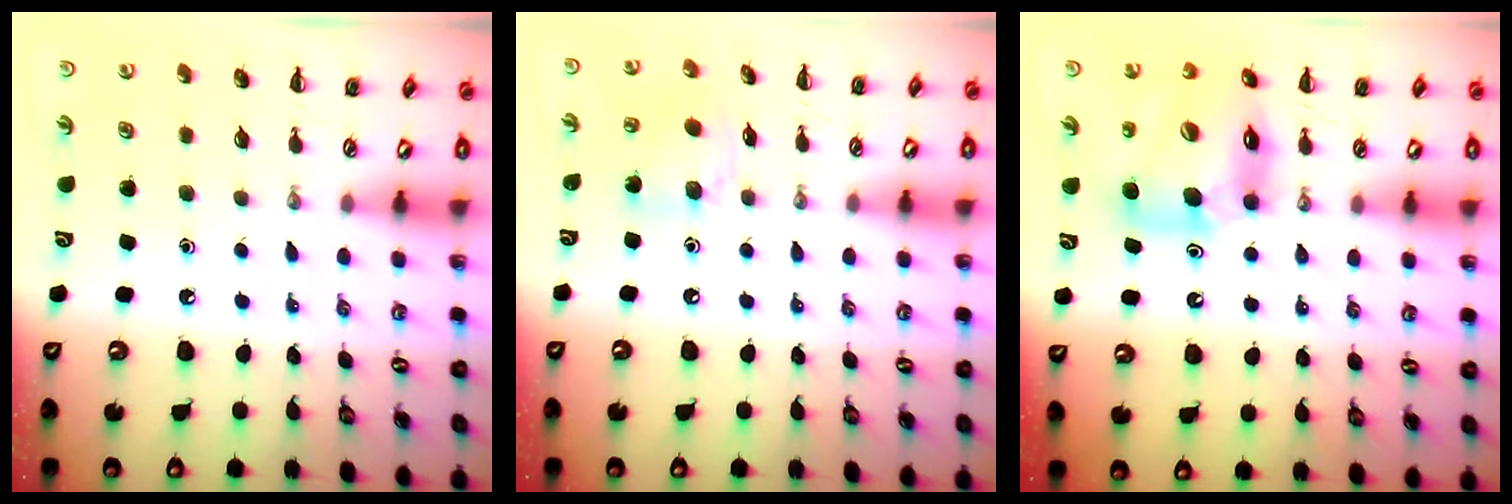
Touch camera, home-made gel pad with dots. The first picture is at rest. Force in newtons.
{"total": 8.6, "press": 8.6, "slide": 0.7}
{"total": 13.8, "press": 13.2, "slide": 4.0}